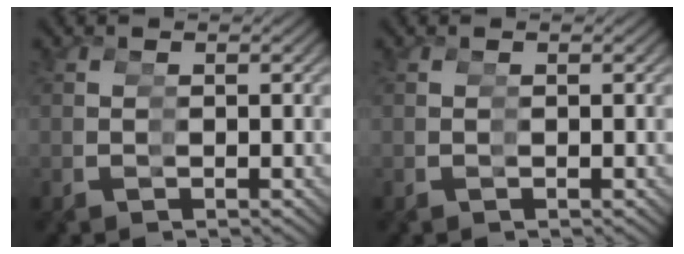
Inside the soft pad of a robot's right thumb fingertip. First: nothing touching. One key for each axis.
{"total": 0.0}